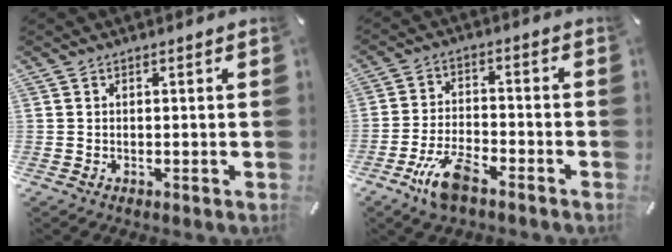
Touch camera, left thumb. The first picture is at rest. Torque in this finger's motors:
{"motor_torque": [-0.24, 1.44, 0.06, 0.07, 0.16]}